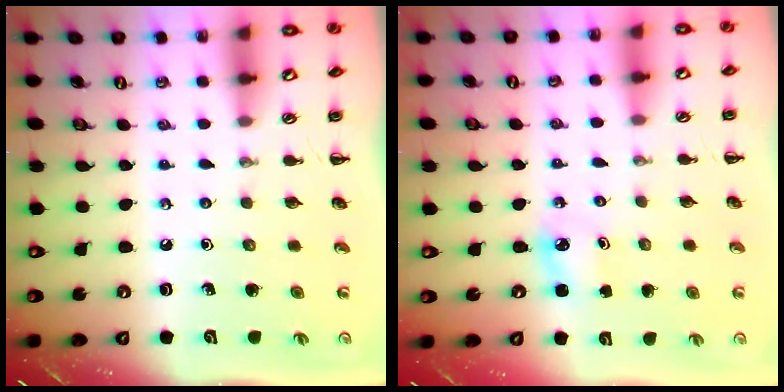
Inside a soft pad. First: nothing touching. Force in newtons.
{"total": 2.9, "press": 2.8, "slide": 0.5}